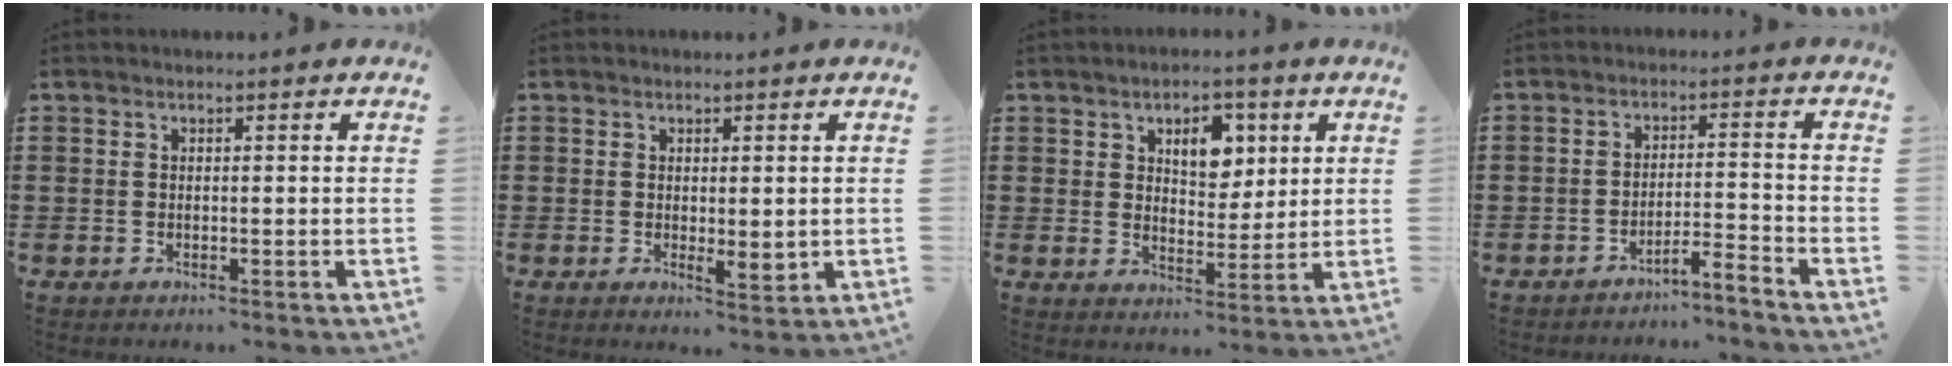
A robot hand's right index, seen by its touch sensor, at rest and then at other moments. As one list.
[{"total": 2.9, "force": [0.0, 1.3, 2.6], "torque": [-0.040, -0.002, -0.001]}, {"total": 6.2, "force": [2.8, 3.8, 4.0], "torque": [-0.067, 0.007, 0.043]}, {"total": 3.7, "force": [-3.5, -0.6, 0.8], "torque": [-0.017, -0.004, -0.073]}]